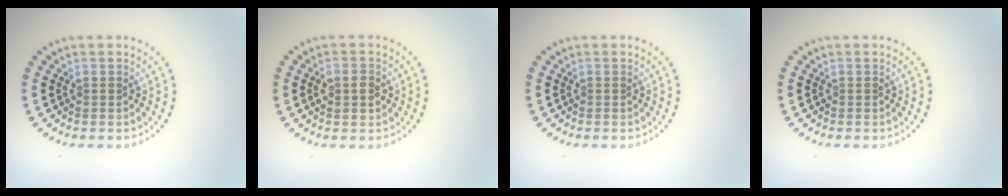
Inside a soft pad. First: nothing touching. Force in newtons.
{"total": 1.9, "press": 1.9, "slide": 0.0}
{"total": 0.0}
{"total": 0.0}